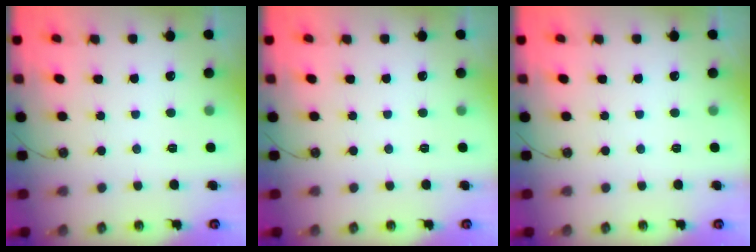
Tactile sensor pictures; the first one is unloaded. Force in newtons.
{"total": 0.0}
{"total": 0.0}